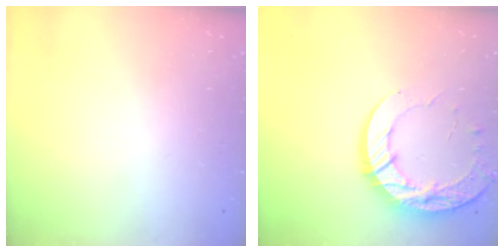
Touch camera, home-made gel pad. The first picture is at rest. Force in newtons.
{"total": 15.5, "press": 15.4, "slide": 1.2}